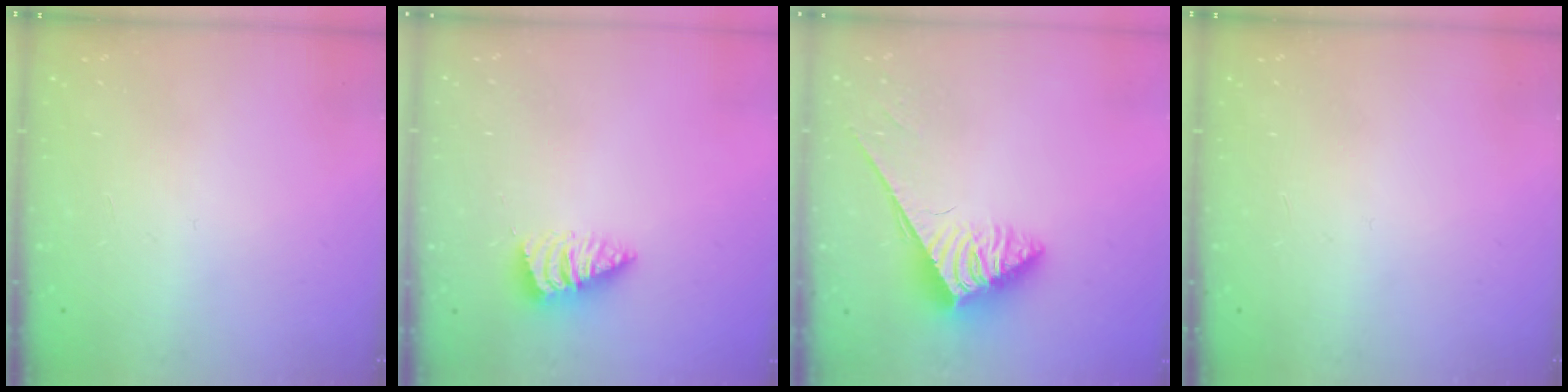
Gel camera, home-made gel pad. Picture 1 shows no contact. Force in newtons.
{"total": 2.6, "press": 2.6, "slide": 0.3}
{"total": 3.7, "press": 3.7, "slide": 0.6}
{"total": 0.0}